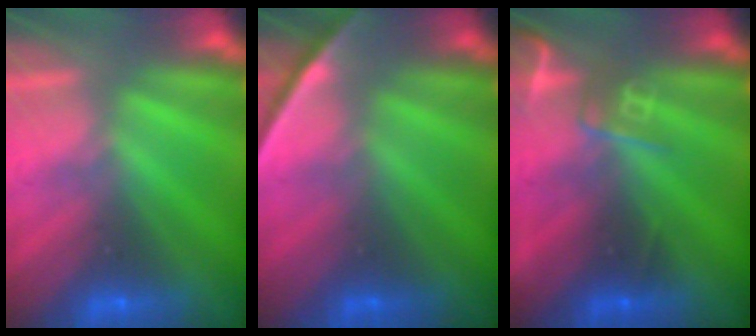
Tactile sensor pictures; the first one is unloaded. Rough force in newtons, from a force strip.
{"total": 2.0}
{"total": 2.7}